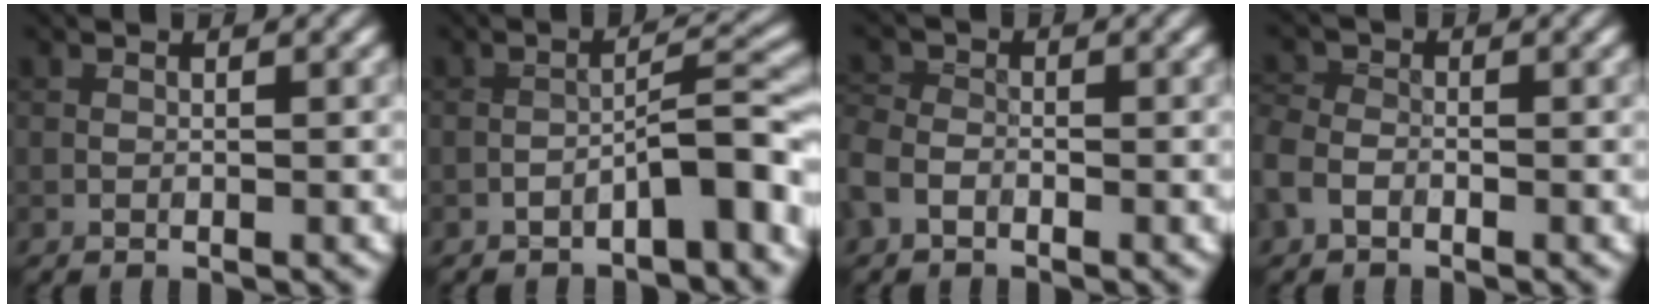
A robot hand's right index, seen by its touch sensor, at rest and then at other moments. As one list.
[{"total": 4.0, "force": [-2.5, 0.7, 3.0], "torque": [-0.046, 0.023, -0.042]}, {"total": 2.8, "force": [-1.6, 1.9, 1.3], "torque": [-0.033, 0.000, -0.046]}, {"total": 2.8, "force": [-1.5, 1.9, 1.4], "torque": [-0.033, 0.001, -0.044]}]